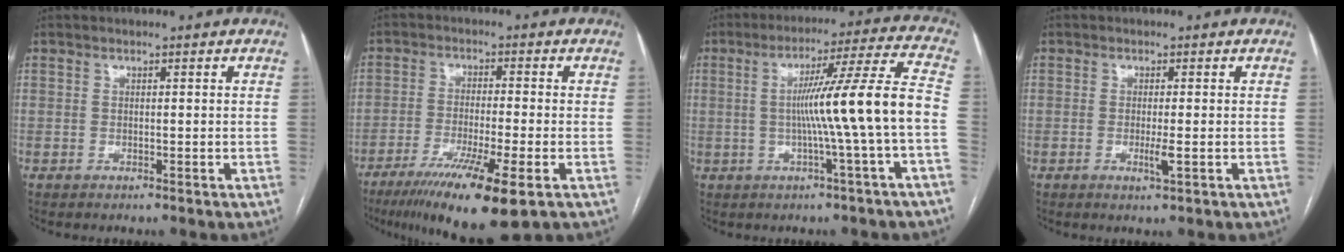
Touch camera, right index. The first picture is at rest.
{"total": 13.4, "force": [-7.7, 0.6, 10.9], "torque": [-0.183, -0.035, -0.126]}
{"total": 12.7, "force": [-1.8, -2.0, 12.4], "torque": [-0.192, 0.016, -0.027]}
{"total": 2.1, "force": [-0.5, 0.1, 2.1], "torque": [-0.037, -0.005, -0.009]}